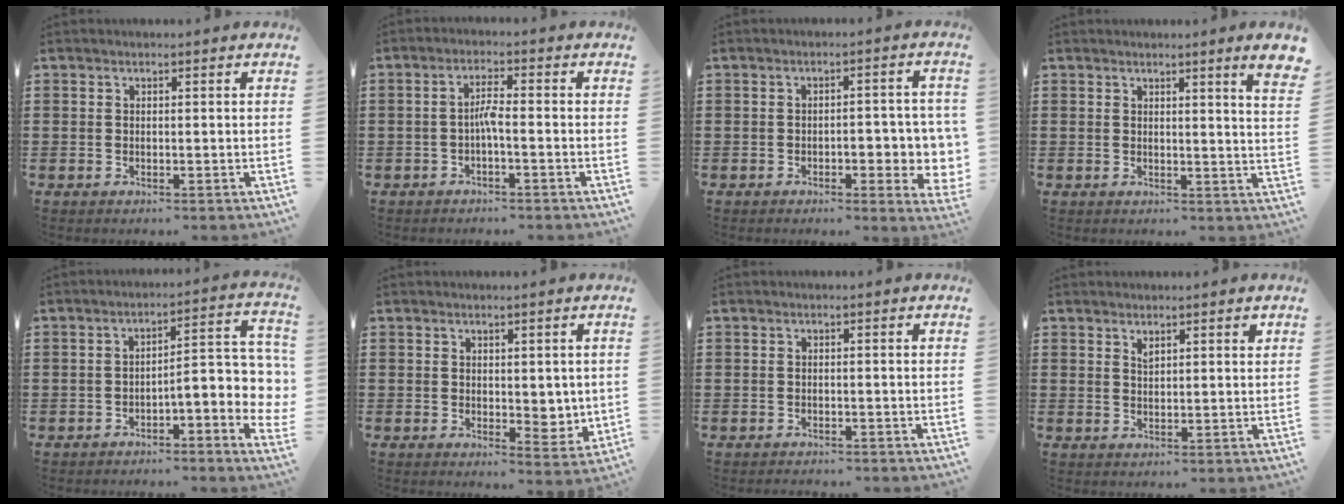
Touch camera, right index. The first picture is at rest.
{"total": 2.8, "force": [-0.8, 0.3, 2.6], "torque": [-0.059, 0.001, -0.020]}
{"total": 5.9, "force": [-1.3, 2.1, 5.3], "torque": [-0.064, -0.005, -0.024]}
{"total": 3.4, "force": [2.4, -0.5, 2.4], "torque": [-0.042, -0.008, 0.039]}
{"total": 5.7, "force": [-2.2, 1.7, 5.0], "torque": [-0.072, -0.020, -0.047]}
{"total": 3.2, "force": [0.9, 2.0, 2.4], "torque": [-0.031, 0.000, 0.015]}
{"total": 0.8, "force": [-0.8, 0.2, -0.1], "torque": [-0.001, 0.002, -0.017]}
{"total": 1.8, "force": [1.4, 0.6, 1.0], "torque": [-0.013, -0.001, 0.022]}